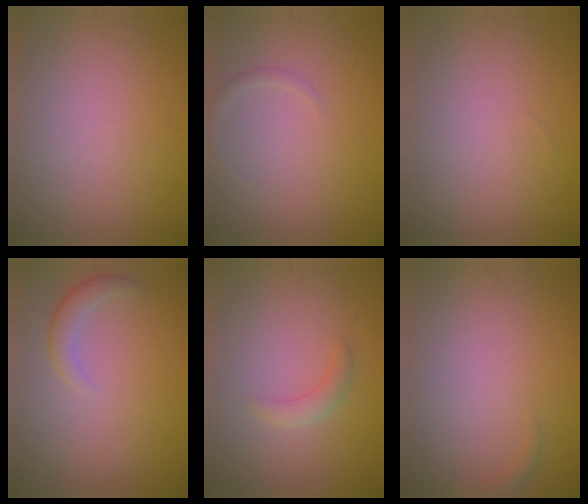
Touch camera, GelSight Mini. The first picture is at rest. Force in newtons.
{"total": 0.8, "press": 0.8, "slide": 0.0}
{"total": 0.0}
{"total": 1.8, "press": 1.7, "slide": 0.2}
{"total": 1.6, "press": 1.6, "slide": 0.2}
{"total": 0.8, "press": 0.8, "slide": 0.0}